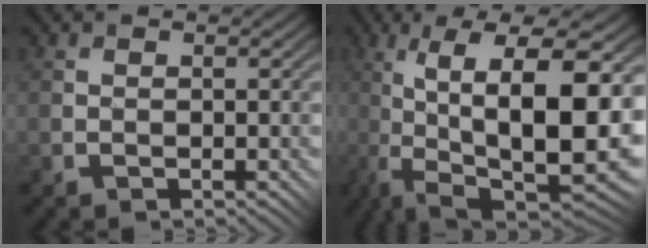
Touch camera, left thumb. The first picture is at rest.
{"total": 14.3, "force": [-1.1, 5.1, 13.3], "torque": [-0.212, 0.006, -0.025]}